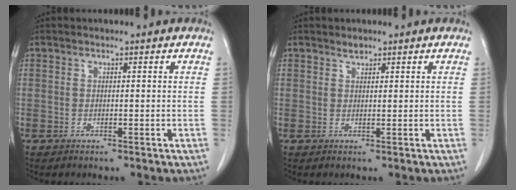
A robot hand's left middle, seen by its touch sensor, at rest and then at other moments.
{"total": 0.8, "force": [0.7, 0.3, 0.1], "torque": [-0.005, -0.004, 0.012]}